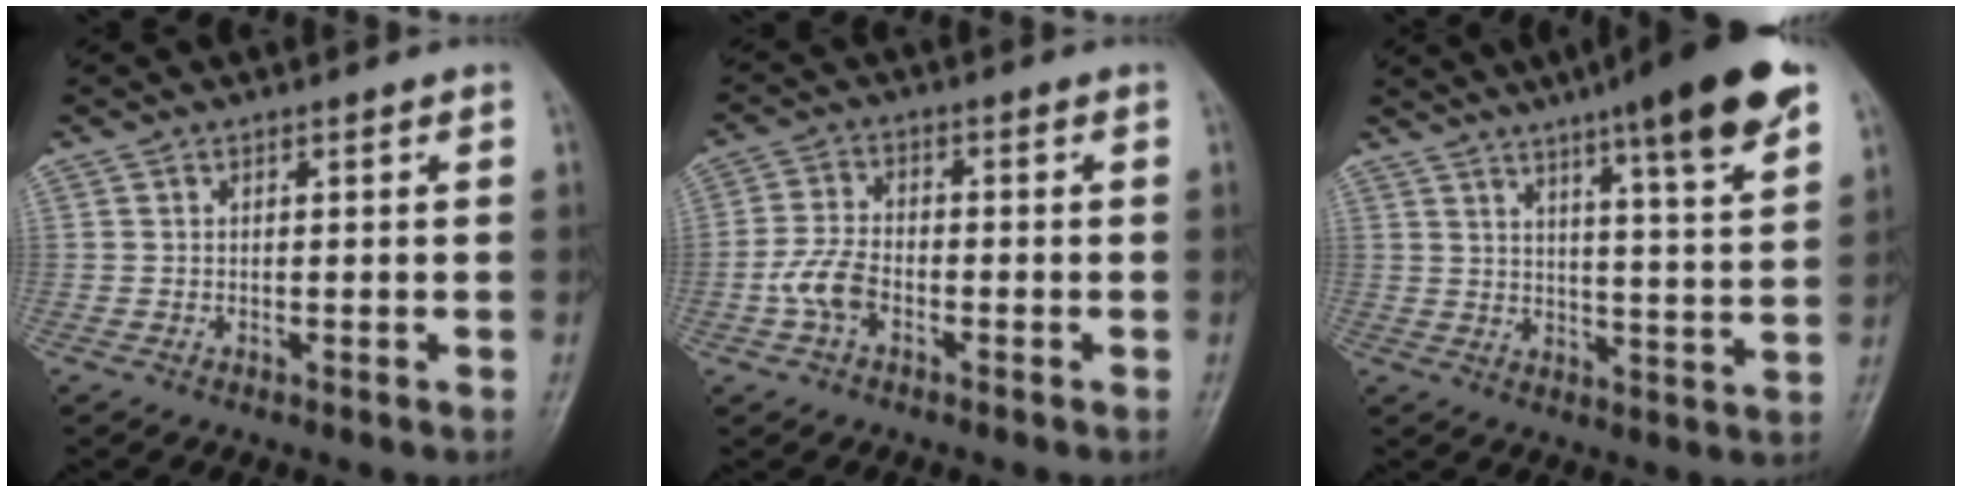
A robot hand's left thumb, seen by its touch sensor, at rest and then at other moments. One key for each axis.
{"total": 5.7, "fx": -2.3, "fy": 3.5, "fz": 4.0, "tx": -0.081, "ty": 0.017, "tz": -0.049}
{"total": 16.3, "fx": 10.1, "fy": 1.8, "fz": 12.6, "tx": -0.169, "ty": -0.044, "tz": 0.142}